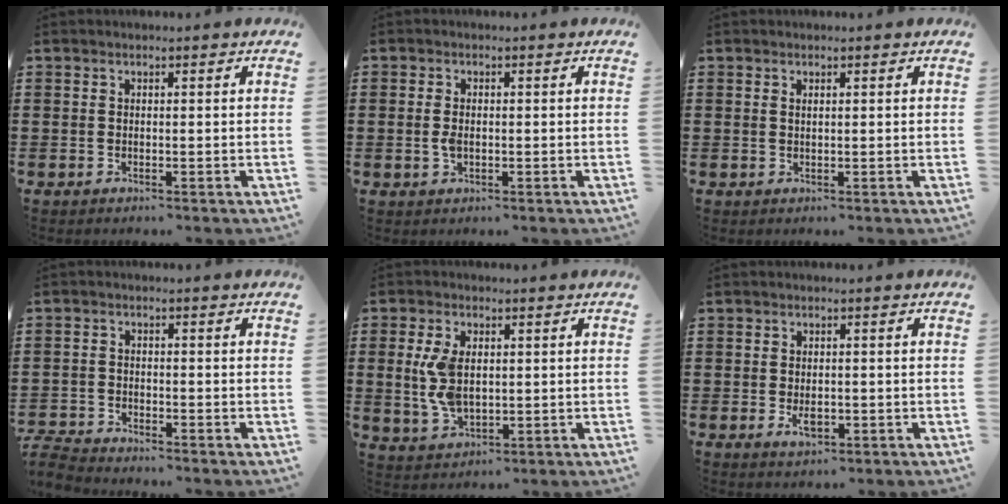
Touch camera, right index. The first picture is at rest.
{"total": 2.1, "force": [-0.2, 1.2, 1.7], "torque": [-0.041, 0.001, -0.006]}
{"total": 0.5, "force": [0.3, 0.2, 0.4], "torque": [-0.009, 0.001, 0.006]}
{"total": 3.2, "force": [-3.2, 0.1, 0.3], "torque": [-0.016, -0.003, -0.069]}
{"total": 7.0, "force": [0.7, 4.1, 5.7], "torque": [-0.134, 0.006, 0.009]}
{"total": 2.6, "force": [-0.5, 1.3, 2.1], "torque": [-0.032, -0.004, -0.010]}